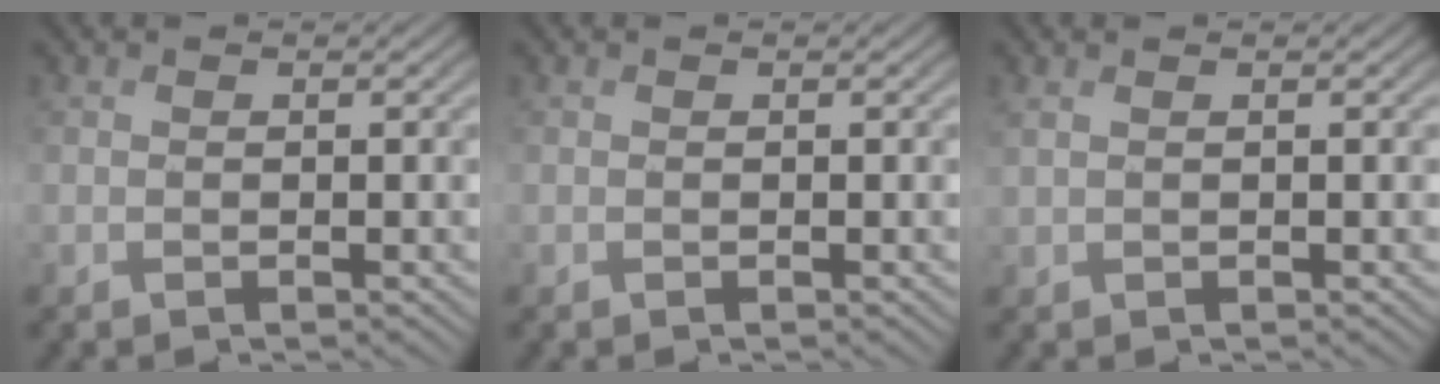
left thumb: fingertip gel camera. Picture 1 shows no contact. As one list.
[{"total": 0.0}, {"total": 0.9, "force": [0.6, 0.2, 0.6], "torque": [-0.021, 0.001, 0.012]}]